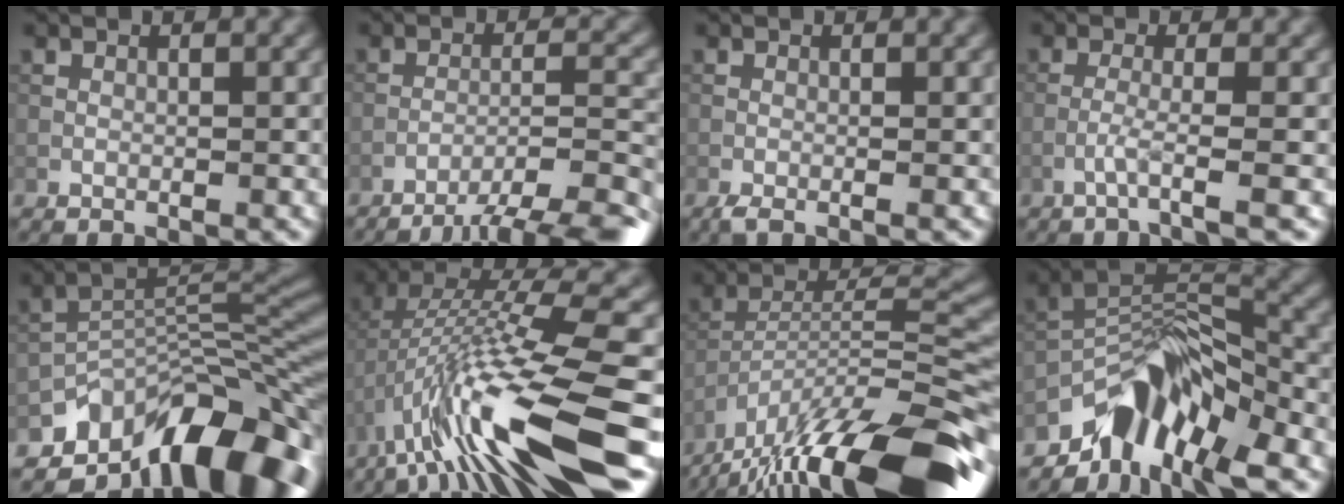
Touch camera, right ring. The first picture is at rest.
{"total": 10.6, "force": [-9.2, 2.0, 4.9], "torque": [-0.067, 0.001, -0.118]}
{"total": 1.3, "force": [-0.7, 0.2, 1.1], "torque": [-0.020, -0.002, -0.019]}
{"total": 2.4, "force": [-1.1, 0.1, 2.2], "torque": [-0.034, 0.005, -0.036]}
{"total": 12.3, "force": [-8.3, 5.3, 7.4], "torque": [-0.096, 0.007, -0.149]}
{"total": 13.5, "force": [-5.0, 2.7, 12.2], "torque": [-0.227, 0.020, -0.076]}
{"total": 17.6, "force": [-13.2, 3.9, 11.1], "torque": [-0.203, 0.010, -0.223]}
{"total": 8.4, "force": [-5.8, 3.2, 5.1], "torque": [-0.070, 0.001, -0.113]}